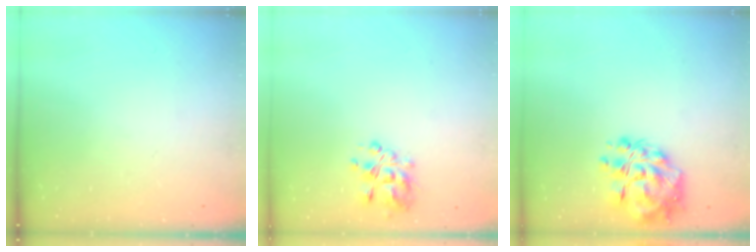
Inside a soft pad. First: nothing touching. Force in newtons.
{"total": 6.9, "press": 6.6, "slide": 2.0}
{"total": 12.0, "press": 11.3, "slide": 4.0}